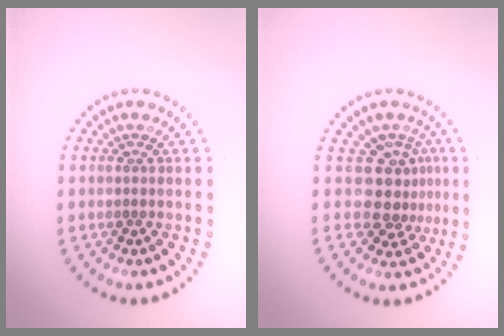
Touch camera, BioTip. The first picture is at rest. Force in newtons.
{"total": 3.4, "press": 2.5, "slide": 2.3}